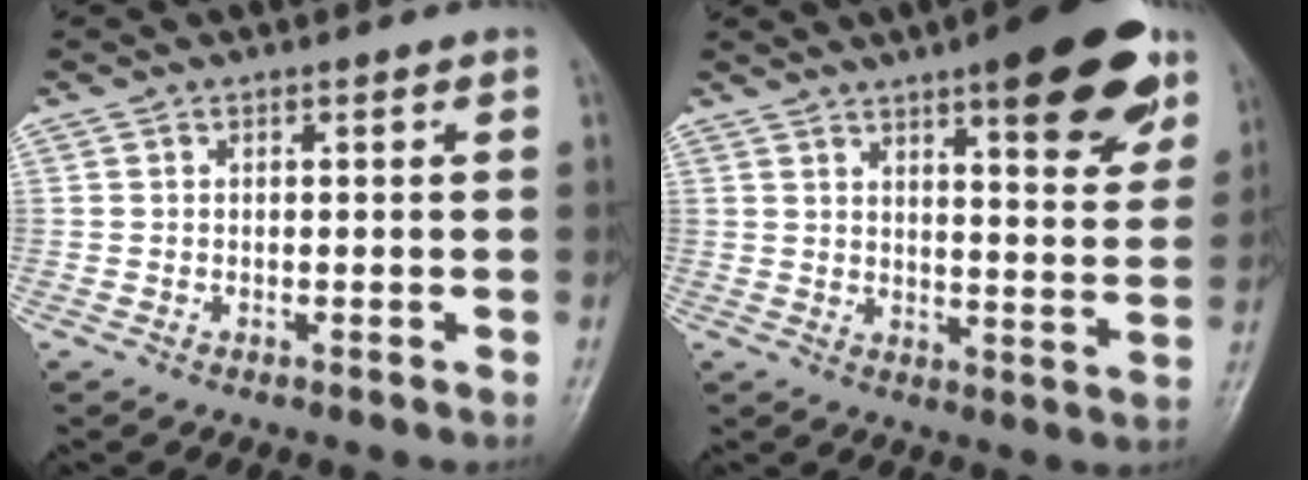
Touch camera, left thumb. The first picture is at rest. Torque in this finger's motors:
{"motor_torque": [2.15, 1.40, 1.52, -1.25, 0.08]}